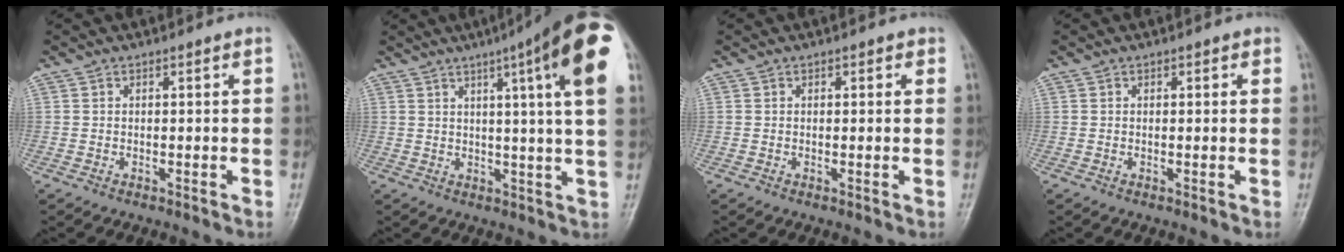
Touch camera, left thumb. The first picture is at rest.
{"total": 18.0, "force": [7.9, 1.7, 16.1], "torque": [-0.214, -0.014, 0.091]}
{"total": 1.2, "force": [0.5, 0.8, 0.7], "torque": [0.005, 0.001, 0.002]}
{"total": 1.0, "force": [0.4, 0.7, 0.6], "torque": [0.004, 0.001, 0.002]}